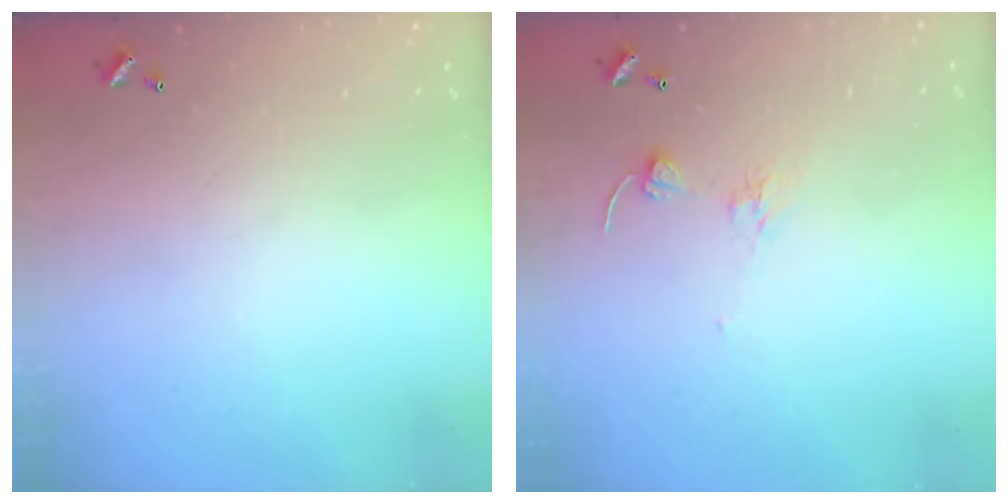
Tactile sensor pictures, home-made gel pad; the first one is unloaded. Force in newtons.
{"total": 1.7, "press": 1.5, "slide": 0.7}